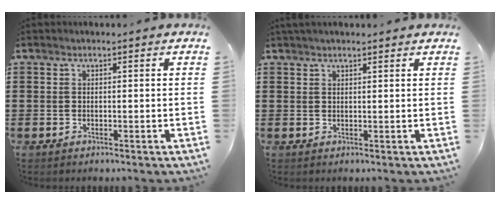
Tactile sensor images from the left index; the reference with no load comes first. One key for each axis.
{"total": 1.4, "fx": 1.2, "fy": 0.2, "fz": 0.6, "tx": -0.013, "ty": 0.001, "tz": 0.024}